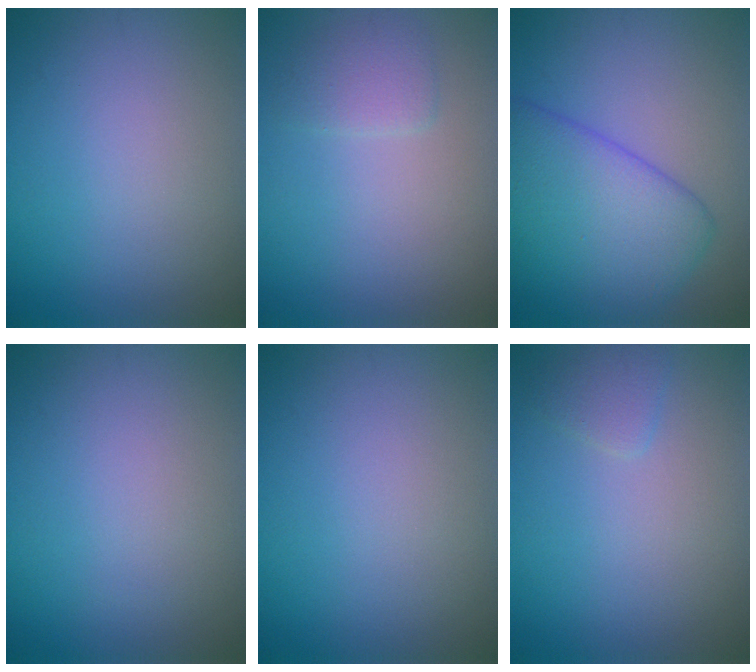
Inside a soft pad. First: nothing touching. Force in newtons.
{"total": 1.7, "press": 1.6, "slide": 0.2}
{"total": 7.8, "press": 7.8, "slide": 0.5}
{"total": 0.0}
{"total": 0.0}
{"total": 1.2, "press": 1.2, "slide": 0.1}